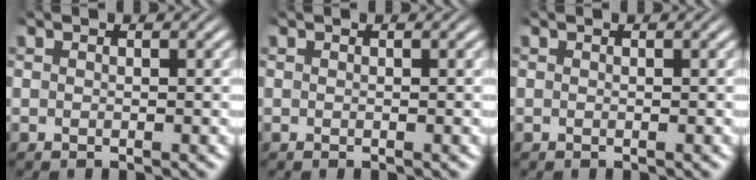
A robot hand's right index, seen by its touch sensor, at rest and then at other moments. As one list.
[{"total": 0.0}, {"total": 0.0}]